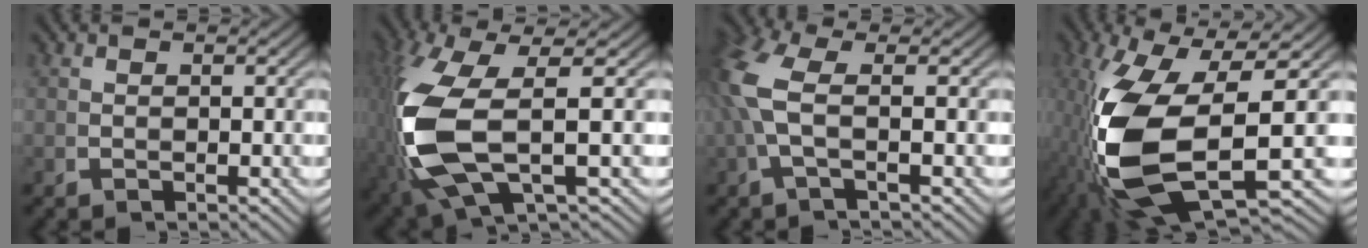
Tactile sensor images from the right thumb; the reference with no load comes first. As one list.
[{"total": 11.9, "force": [-1.1, 5.8, 10.3], "torque": [-0.253, -0.027, 0.008]}, {"total": 5.1, "force": [0.6, 2.2, 4.5], "torque": [-0.126, -0.007, 0.015]}, {"total": 16.6, "force": [-2.6, 8.9, 13.9], "torque": [-0.302, -0.056, -0.001]}]